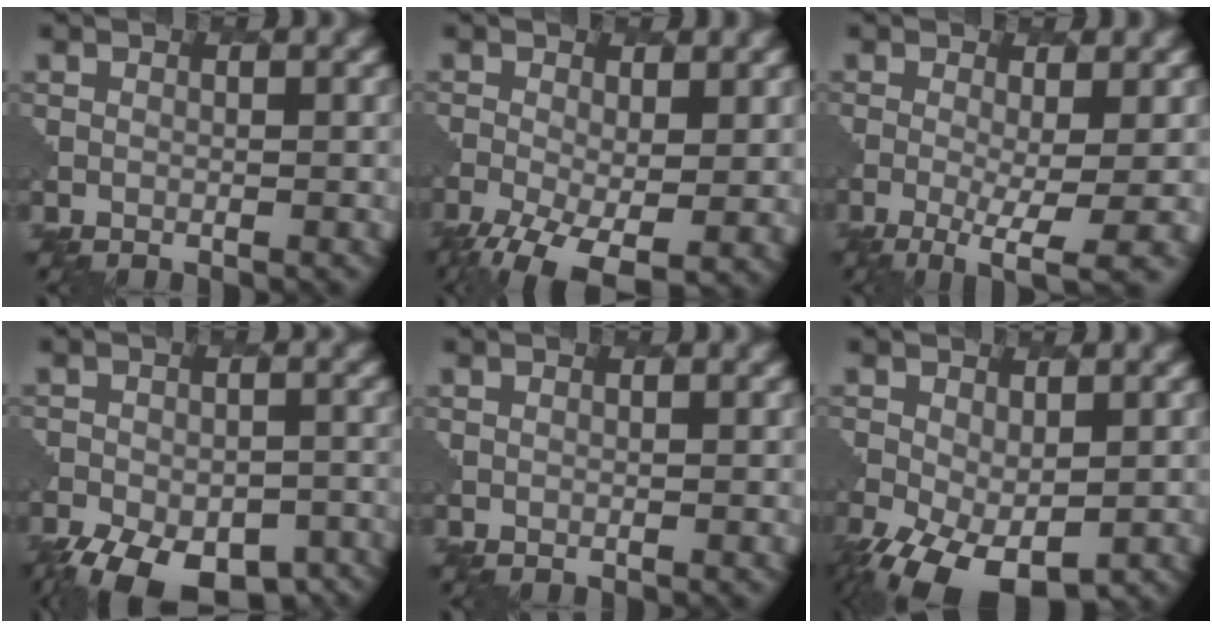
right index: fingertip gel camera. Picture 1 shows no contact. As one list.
[{"total": 6.8, "force": [-2.8, 3.1, 5.4], "torque": [-0.115, -0.024, -0.047]}, {"total": 6.0, "force": [-1.9, 1.5, 5.5], "torque": [-0.085, -0.010, -0.029]}, {"total": 12.6, "force": [-9.7, 5.5, 5.7], "torque": [-0.087, -0.025, -0.128]}, {"total": 0.0}, {"total": 8.1, "force": [-3.5, 4.3, 5.9], "torque": [-0.128, -0.036, -0.049]}]